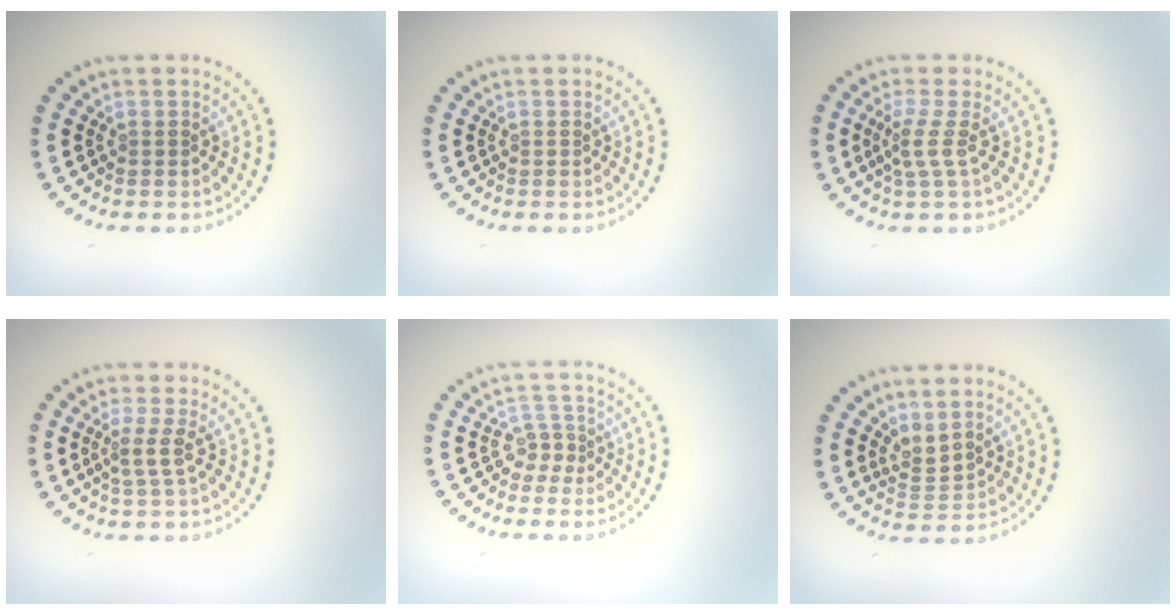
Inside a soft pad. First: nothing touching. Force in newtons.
{"total": 0.0}
{"total": 2.0, "press": 1.4, "slide": 1.3}
{"total": 2.0, "press": 1.5, "slide": 1.3}
{"total": 1.9, "press": 1.4, "slide": 1.3}
{"total": 2.1, "press": 1.4, "slide": 1.6}